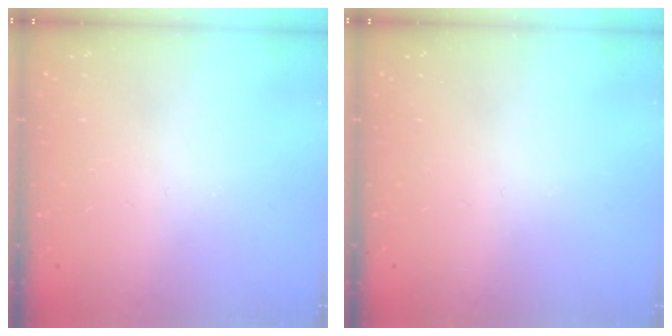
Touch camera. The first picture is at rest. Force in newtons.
{"total": 0.0}